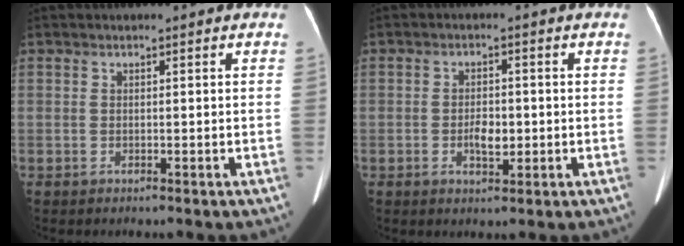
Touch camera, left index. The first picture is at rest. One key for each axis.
{"total": 3.3, "fx": -0.7, "fy": 1.6, "fz": 2.8, "tx": -0.050, "ty": 0.001, "tz": -0.009}